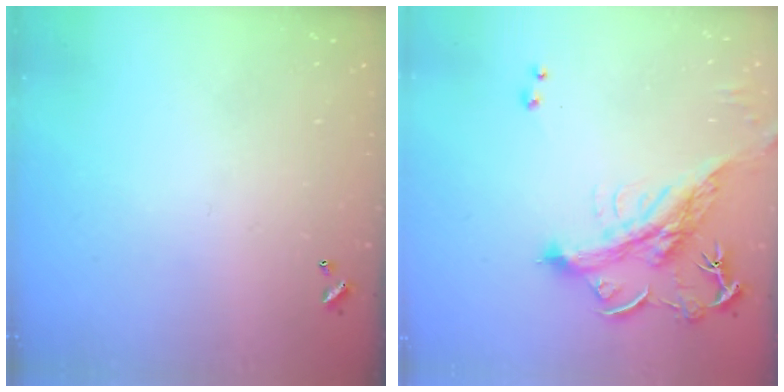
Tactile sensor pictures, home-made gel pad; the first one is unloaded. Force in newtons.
{"total": 3.8, "press": 3.5, "slide": 1.4}